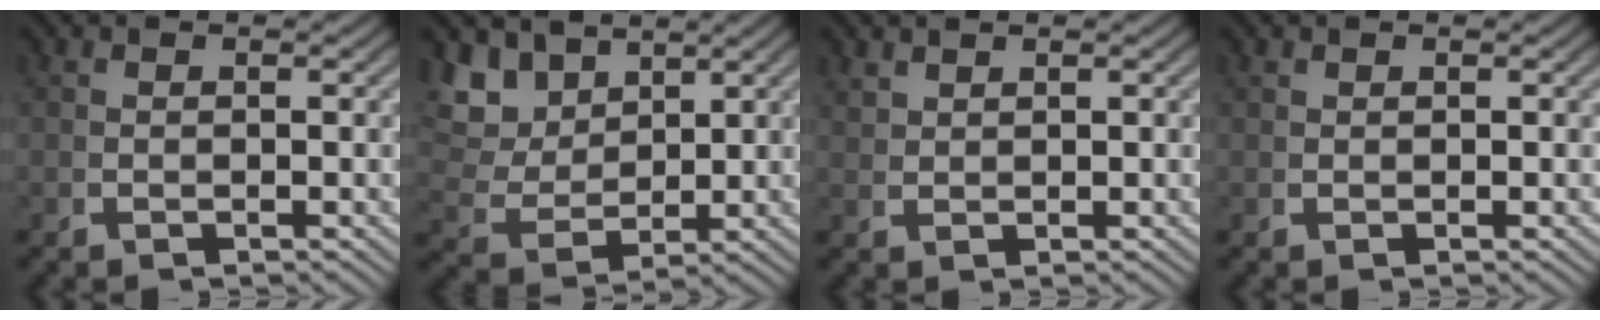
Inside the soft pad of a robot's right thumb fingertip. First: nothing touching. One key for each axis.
{"total": 7.6, "fx": 2.3, "fy": 5.7, "fz": 4.5, "tx": -0.118, "ty": -0.018, "tz": 0.049}
{"total": 1.6, "fx": 1.6, "fy": -0.3, "fz": 0.0, "tx": 0.005, "ty": 0.007, "tz": 0.039}
{"total": 0.5, "fx": 0.5, "fy": -0.2, "fz": -0.1, "tx": 0.002, "ty": -0.002, "tz": 0.013}